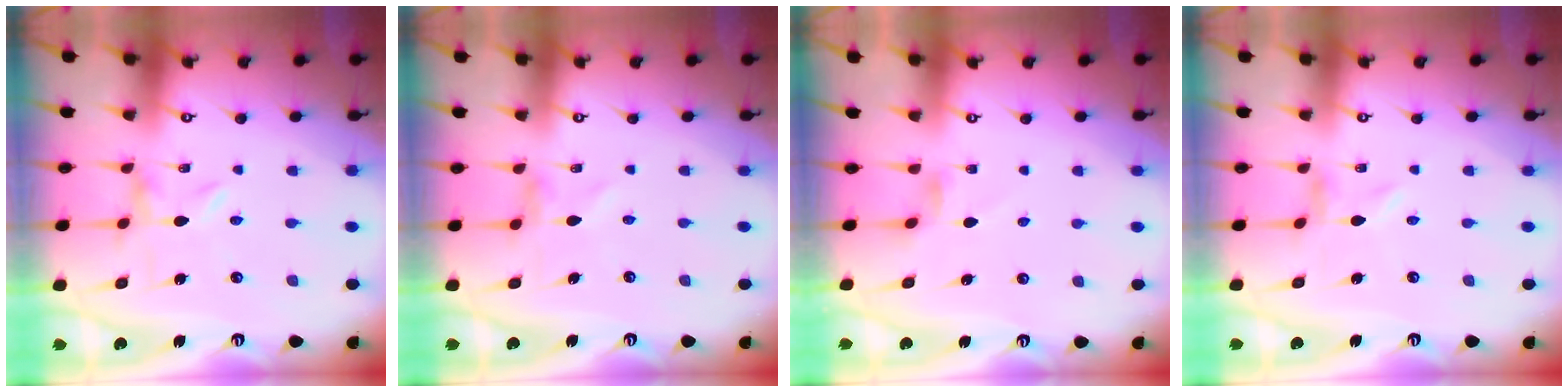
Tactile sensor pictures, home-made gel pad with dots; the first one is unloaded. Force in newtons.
{"total": 1.0, "press": 1.0, "slide": 0.2}
{"total": 2.7, "press": 2.7, "slide": 0.5}
{"total": 0.0}